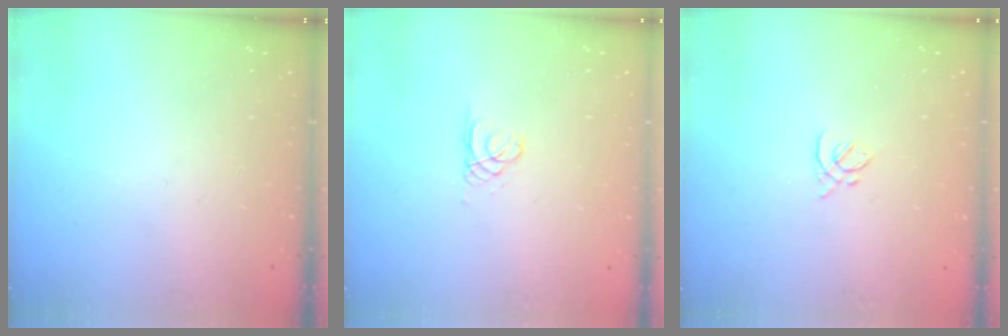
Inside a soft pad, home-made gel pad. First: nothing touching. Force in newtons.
{"total": 0.8, "press": 0.8, "slide": 0.1}
{"total": 2.0, "press": 1.9, "slide": 0.7}